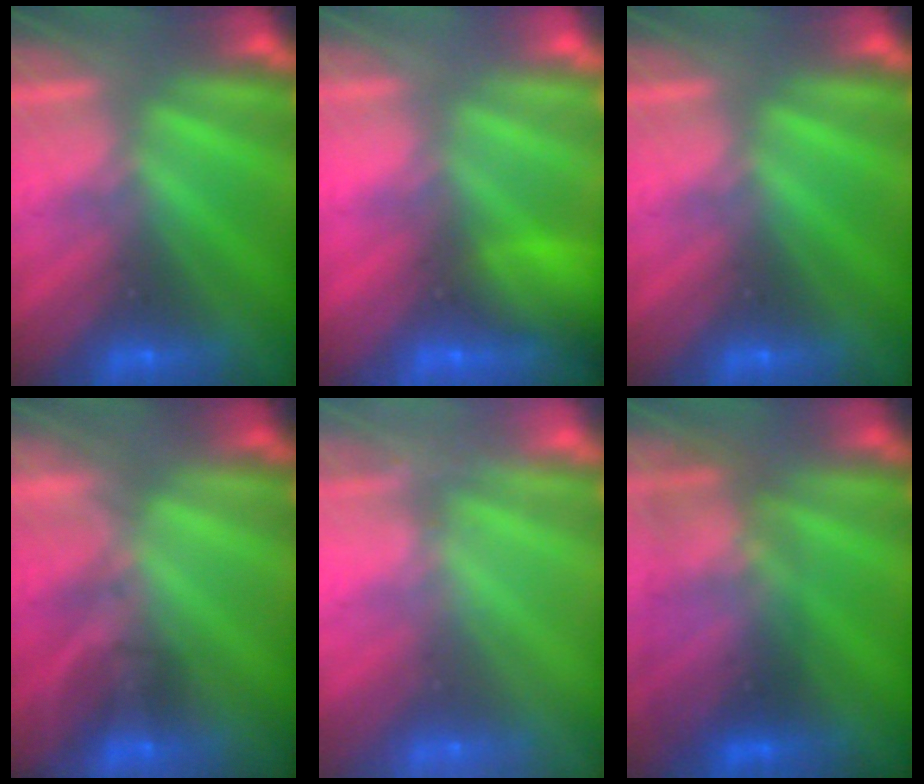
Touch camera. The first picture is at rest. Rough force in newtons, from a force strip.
{"total": 7.8}
{"total": 0.0}
{"total": 1.7}
{"total": 2.4}
{"total": 2.7}